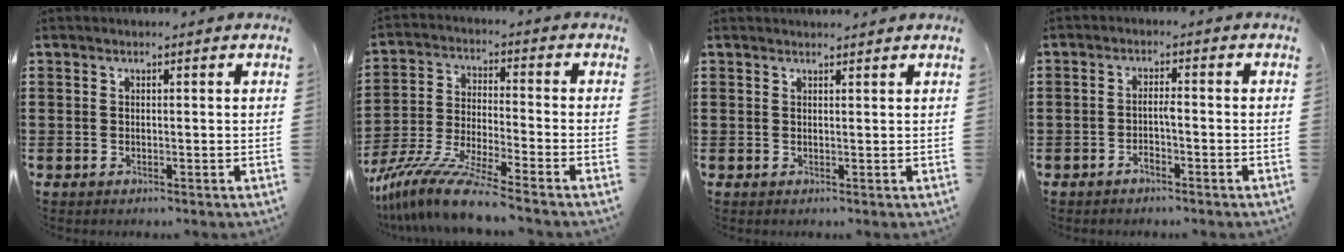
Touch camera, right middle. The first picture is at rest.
{"total": 10.2, "force": [-8.9, -0.1, 5.0], "torque": [-0.106, -0.001, -0.179]}
{"total": 1.0, "force": [1.0, 0.0, 0.2], "torque": [0.003, -0.004, 0.017]}
{"total": 1.9, "force": [-1.1, 0.3, 1.5], "torque": [-0.028, 0.004, -0.022]}